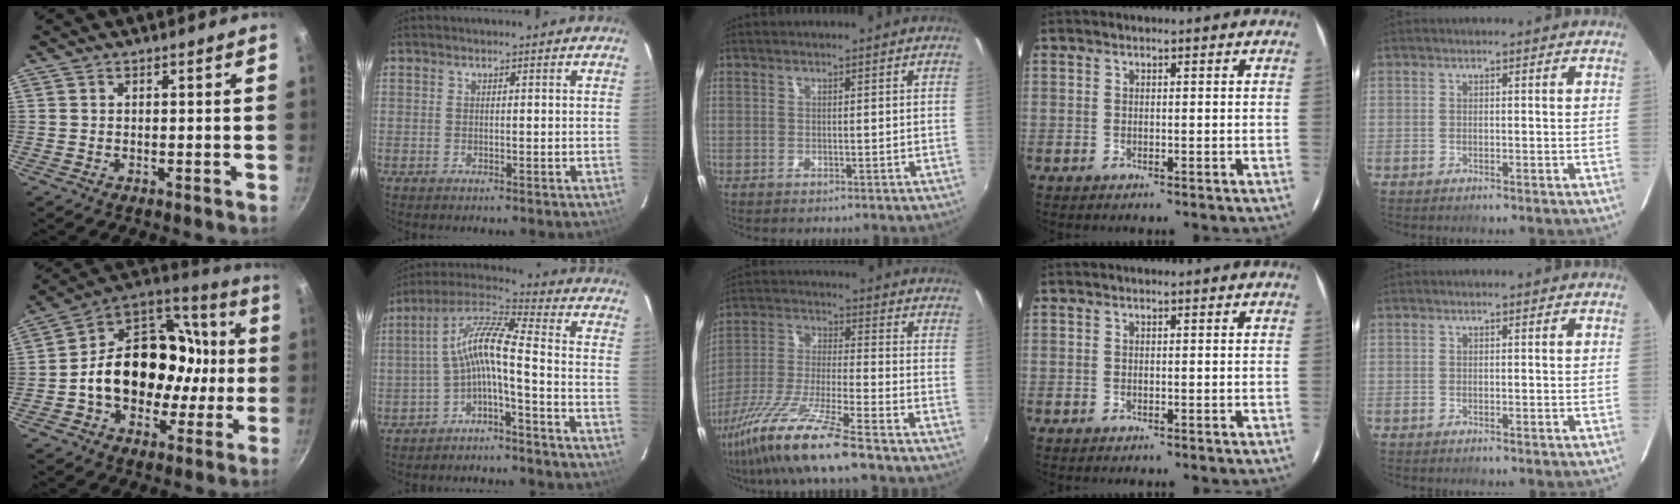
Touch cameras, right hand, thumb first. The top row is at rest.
{"thumb": {"total": 23.6, "force": [-1.7, 18.2, 14.9], "torque": [-0.213, 0.060, -0.028]}, "index": {"total": 9.1, "force": [-2.9, 0.9, 8.6], "torque": [-0.191, 0.023, -0.060]}, "middle": {"total": 15.0, "force": [-10.9, 0.1, 10.3], "torque": [-0.212, -0.027, -0.202]}}